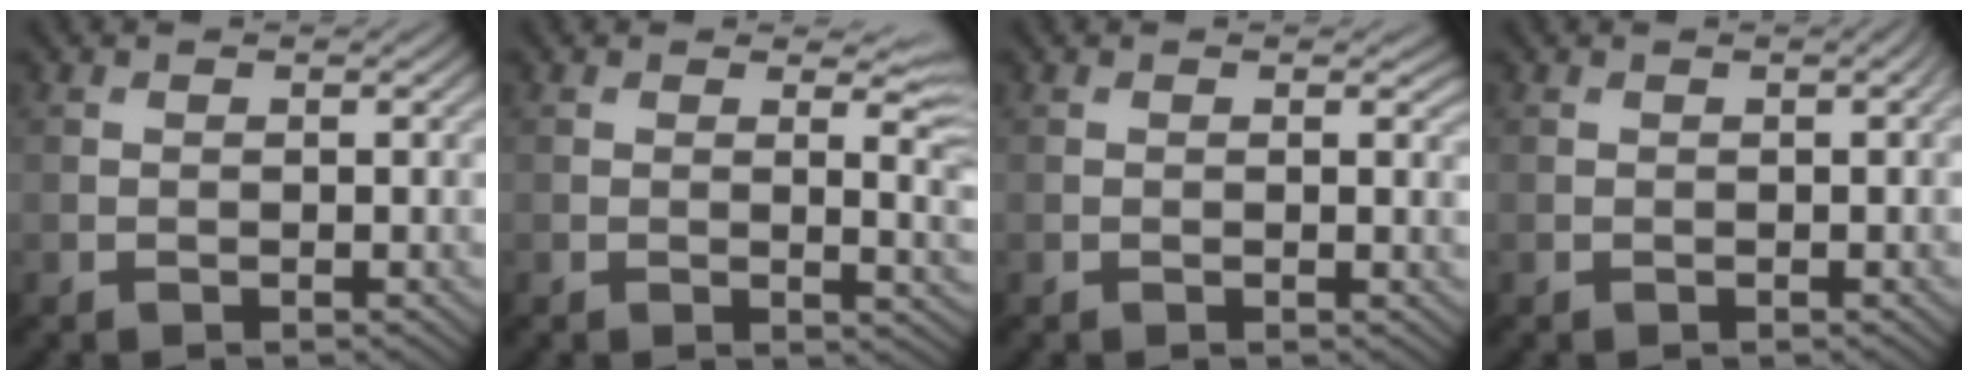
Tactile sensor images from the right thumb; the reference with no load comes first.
{"total": 3.9, "force": [1.5, 1.4, 3.3], "torque": [-0.046, -0.008, 0.023]}
{"total": 0.6, "force": [0.2, 0.2, 0.6], "torque": [-0.005, -0.005, 0.002]}
{"total": 0.7, "force": [0.2, 0.1, 0.7], "torque": [-0.009, 0.005, 0.003]}